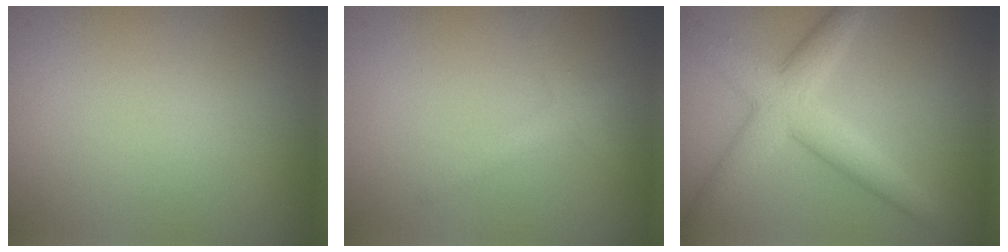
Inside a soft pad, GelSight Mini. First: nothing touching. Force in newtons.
{"total": 1.8, "press": 1.8, "slide": 0.1}
{"total": 5.4, "press": 5.4, "slide": 0.1}